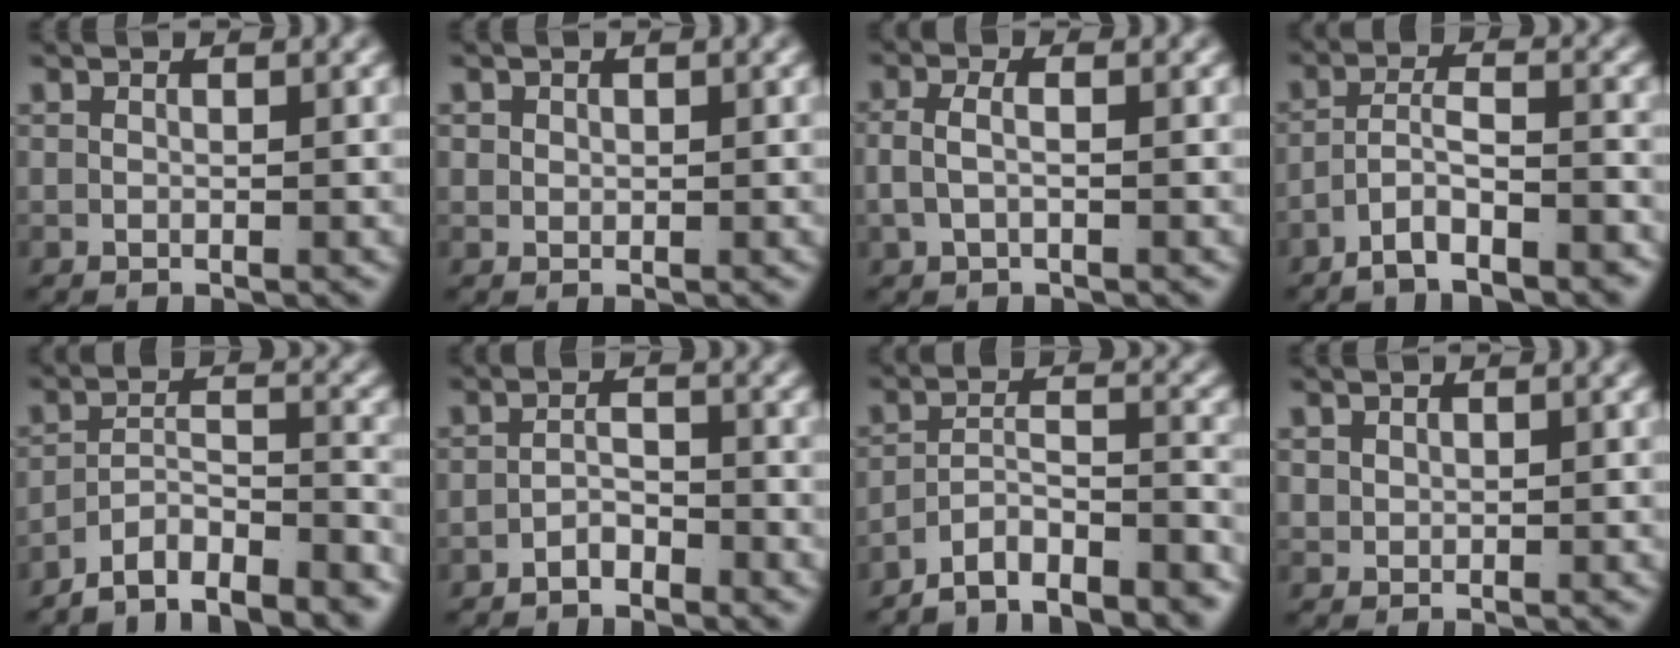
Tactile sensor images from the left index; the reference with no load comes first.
{"total": 0.9, "force": [0.4, 0.7, 0.4], "torque": [-0.013, -0.006, 0.015]}
{"total": 2.3, "force": [-0.5, 1.1, 1.9], "torque": [-0.050, -0.008, -0.002]}
{"total": 5.0, "force": [-3.7, 2.0, 2.6], "torque": [-0.057, -0.019, -0.060]}
{"total": 7.7, "force": [-6.7, 2.8, 2.7], "torque": [-0.048, -0.027, -0.105]}
{"total": 2.3, "force": [-2.0, 0.8, 0.7], "torque": [-0.007, -0.010, -0.035]}
{"total": 7.8, "force": [-6.7, 2.9, 2.7], "torque": [-0.050, -0.027, -0.107]}
{"total": 0.9, "force": [0.8, 0.3, 0.3], "torque": [-0.008, -0.005, 0.024]}